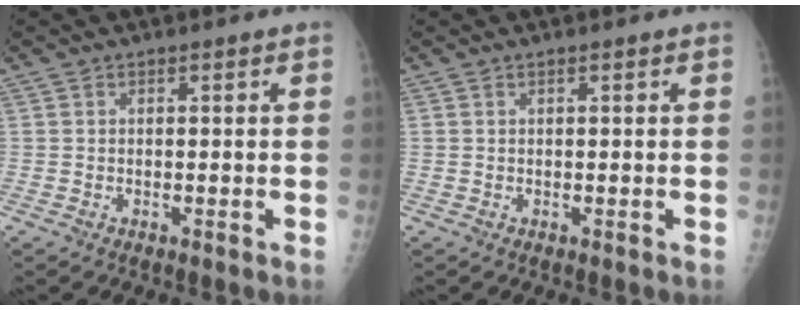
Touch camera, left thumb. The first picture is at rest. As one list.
[{"total": 0.0}]